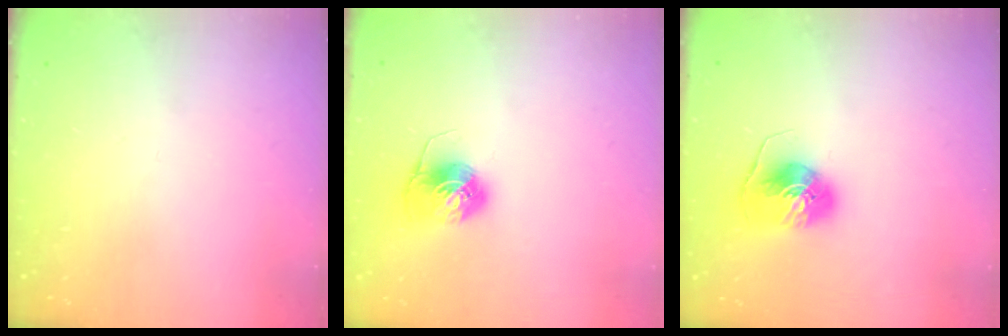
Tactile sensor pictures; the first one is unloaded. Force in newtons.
{"total": 7.1, "press": 7.1, "slide": 0.5}
{"total": 8.4, "press": 8.3, "slide": 0.7}